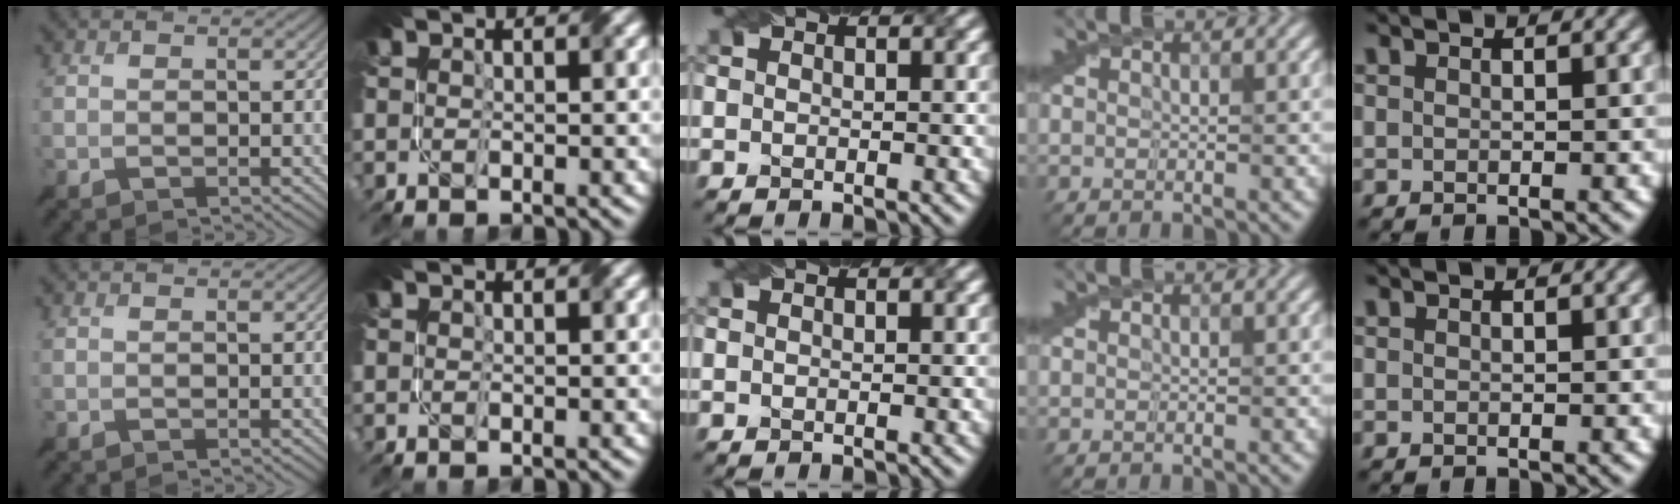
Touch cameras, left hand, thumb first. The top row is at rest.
{}